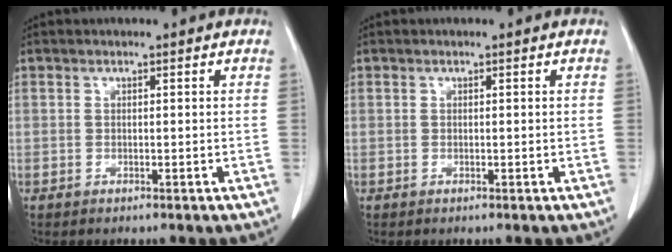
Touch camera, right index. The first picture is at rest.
{"total": 0.0}